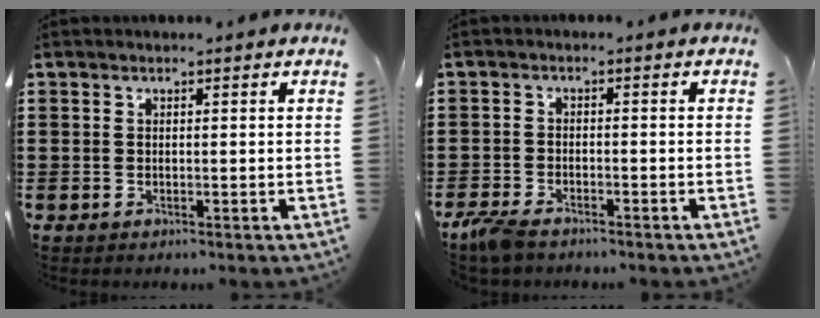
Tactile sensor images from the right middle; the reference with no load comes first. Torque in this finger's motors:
{"motor_torque": [0.89, 0.42, 0.35, 0.11]}